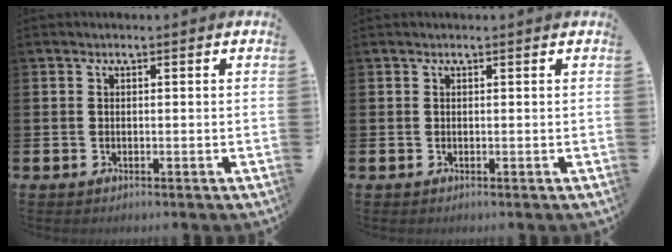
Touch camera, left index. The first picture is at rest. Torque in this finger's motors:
{"motor_torque": [0.70, -1.44, 0.00, 0.03]}